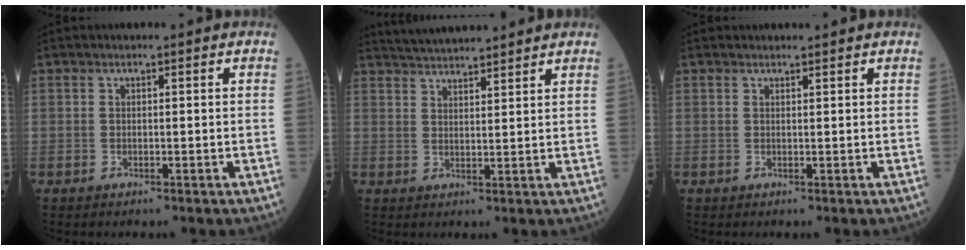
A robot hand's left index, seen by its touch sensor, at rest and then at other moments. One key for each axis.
{"total": 8.4, "fx": 7.9, "fy": 0.1, "fz": 2.7, "tx": -0.055, "ty": 0.030, "tz": 0.125}
{"total": 1.0, "fx": 1.0, "fy": 0.1, "fz": 0.0, "tx": -0.008, "ty": 0.004, "tz": 0.019}